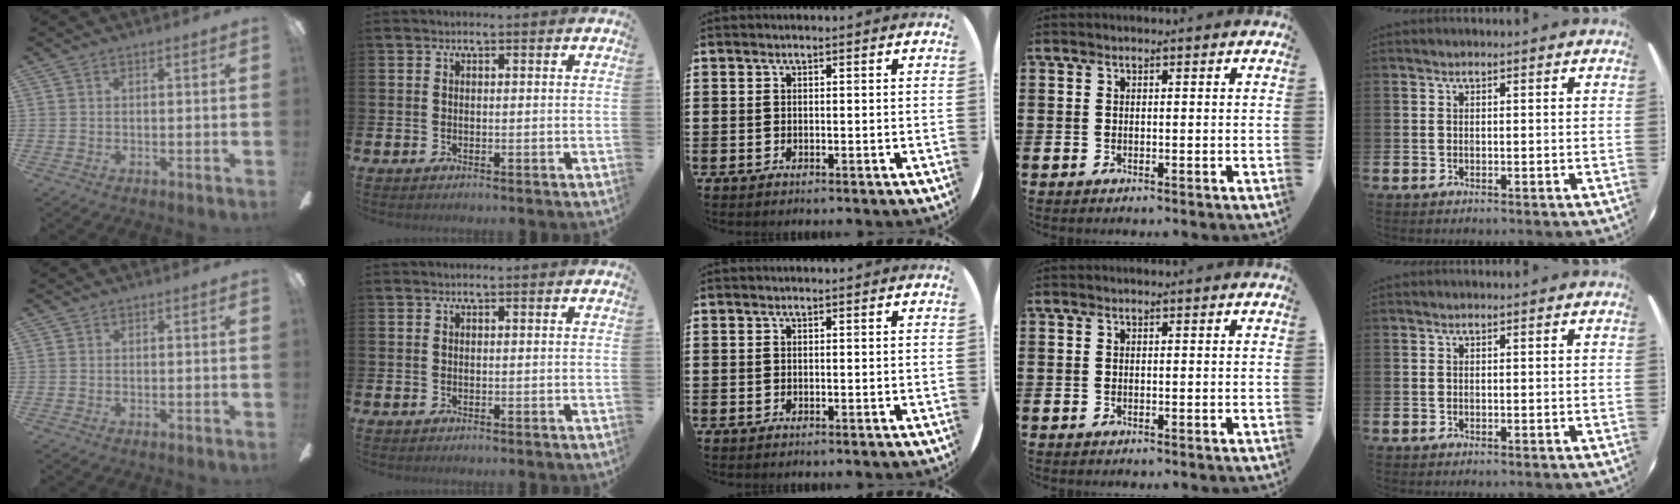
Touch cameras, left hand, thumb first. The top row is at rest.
{}